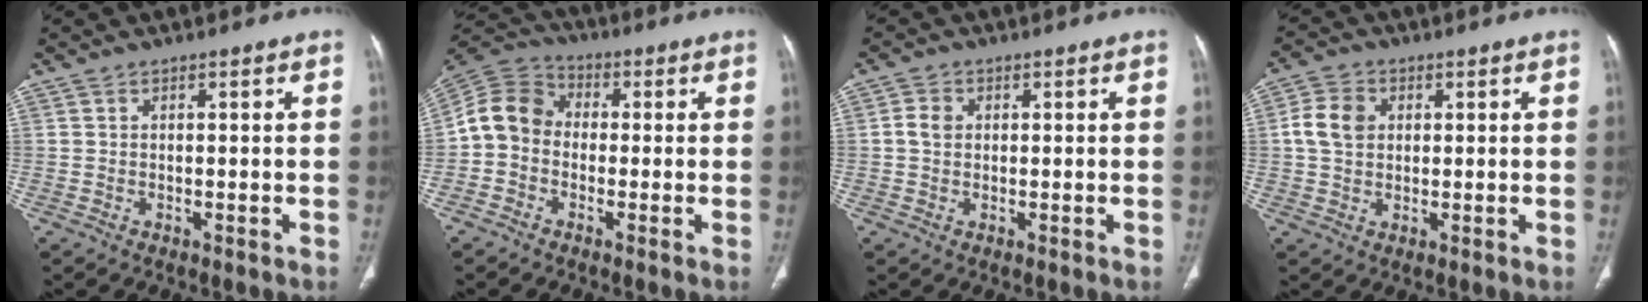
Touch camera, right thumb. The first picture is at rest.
{"total": 8.8, "force": [-1.0, 7.3, 4.7], "torque": [-0.081, 0.032, -0.036]}
{"total": 2.7, "force": [0.3, 2.2, 1.6], "torque": [-0.029, 0.005, 0.004]}
{"total": 6.4, "force": [1.1, 4.9, 3.9], "torque": [-0.072, 0.008, 0.018]}